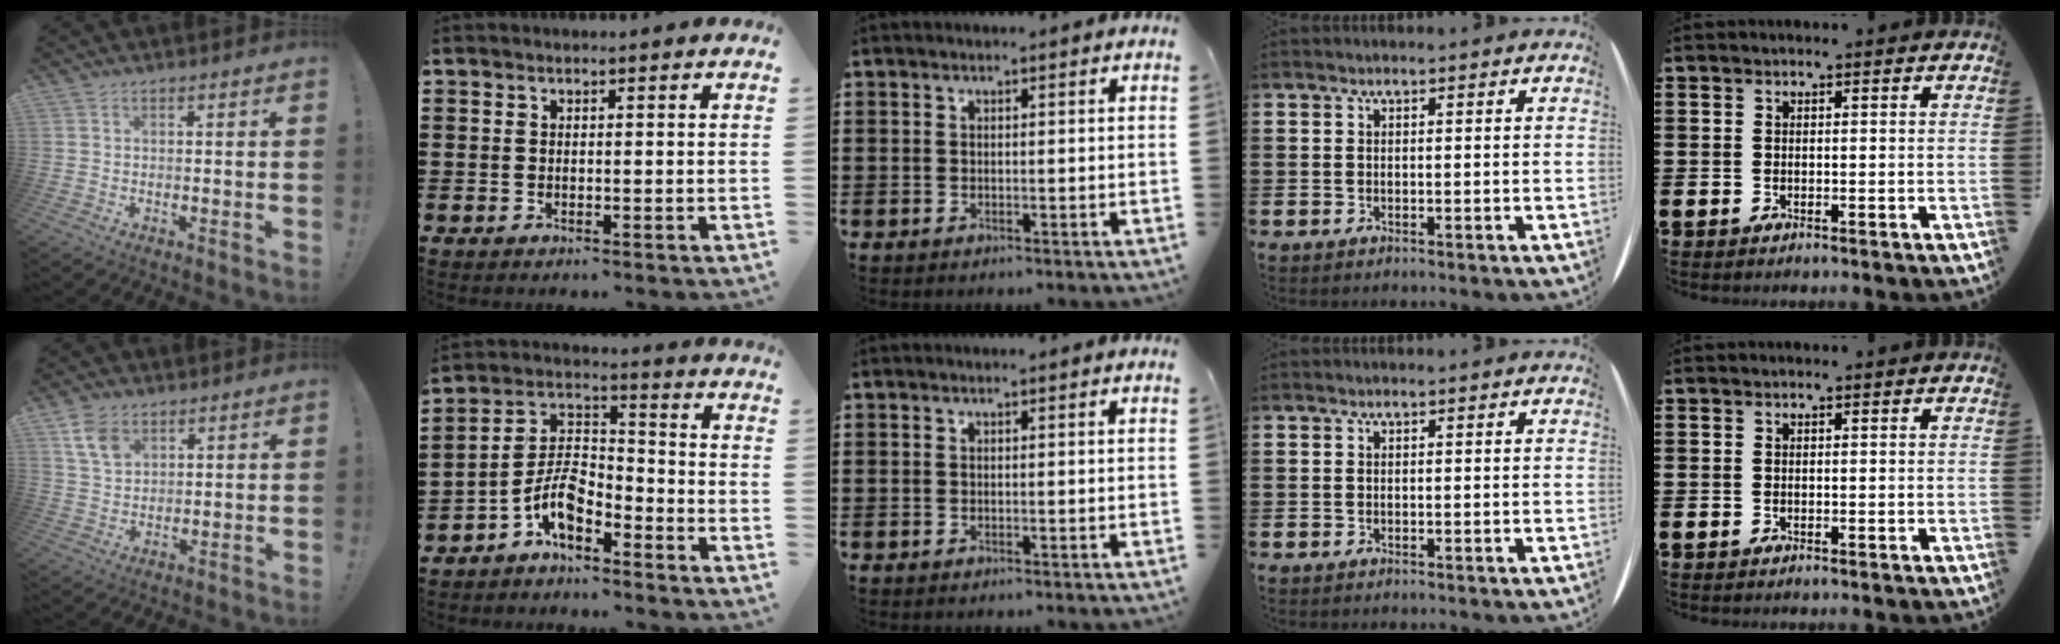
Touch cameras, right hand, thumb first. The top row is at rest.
{"thumb": {"total": 7.6, "force": [4.0, 5.0, 4.0], "torque": [-0.066, -0.012, 0.080]}, "index": {"total": 7.4, "force": [-4.9, 3.2, 4.5], "torque": [-0.107, -0.004, -0.101]}}